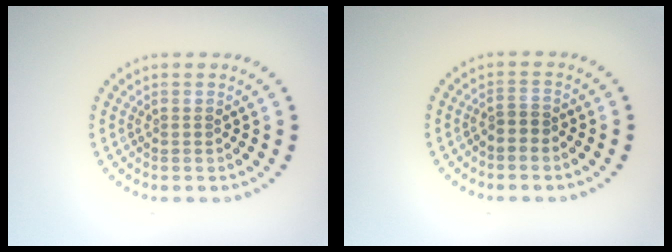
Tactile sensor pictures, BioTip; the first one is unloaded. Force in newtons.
{"total": 1.5, "press": 1.3, "slide": 0.7}